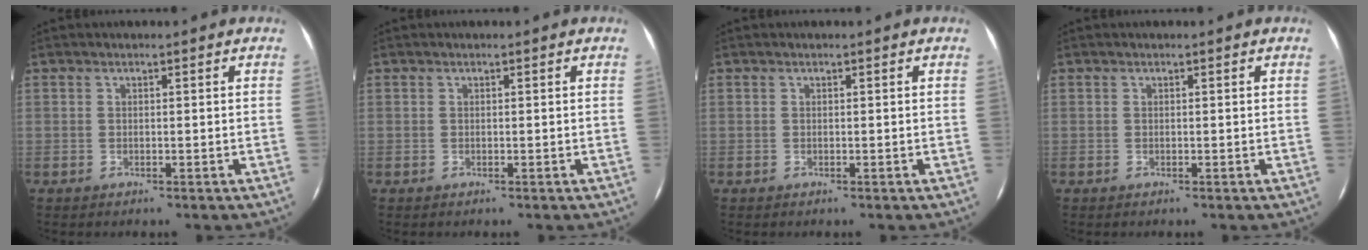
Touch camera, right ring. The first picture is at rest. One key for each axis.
{"total": 0.0}
{"total": 0.0}
{"total": 0.0}